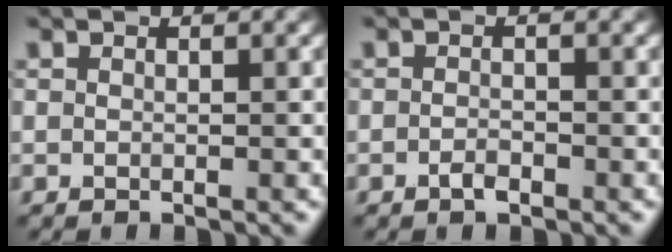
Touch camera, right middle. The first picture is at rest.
{"total": 1.1, "force": [-0.7, 0.5, 0.7], "torque": [-0.015, 0.000, -0.014]}